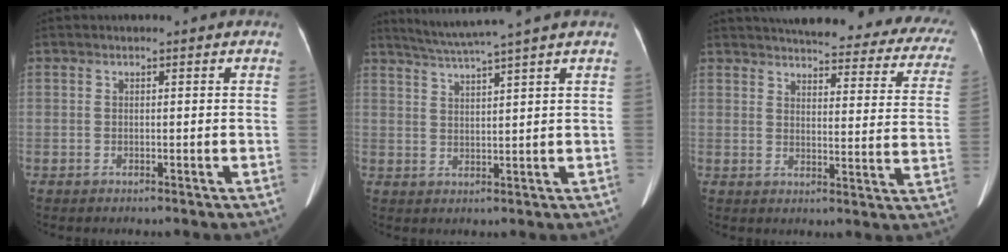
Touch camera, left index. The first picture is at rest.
{"total": 7.0, "force": [5.9, -2.0, 3.2], "torque": [-0.056, 0.009, 0.101]}
{"total": 29.1, "force": [25.6, 6.7, 12.1], "torque": [-0.157, -0.042, 0.279]}